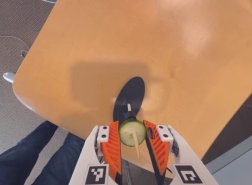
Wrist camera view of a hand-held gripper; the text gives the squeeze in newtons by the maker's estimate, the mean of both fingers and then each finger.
{"total": 11.5, "left": 11.1, "right": 11.8}